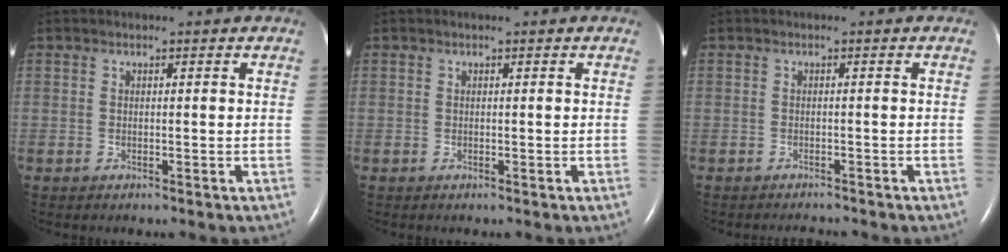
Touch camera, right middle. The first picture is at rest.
{"total": 0.0}
{"total": 1.7, "force": [-1.7, 0.0, 0.1], "torque": [-0.001, -0.006, -0.020]}